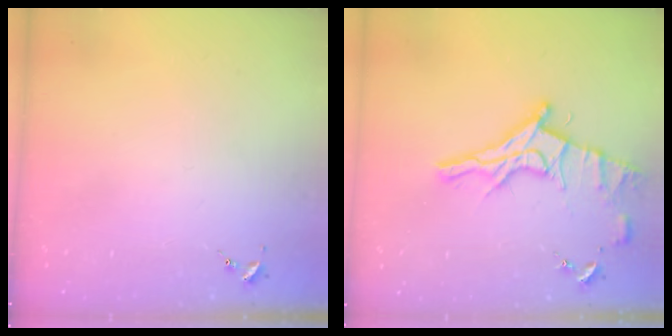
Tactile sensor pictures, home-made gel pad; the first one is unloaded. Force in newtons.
{"total": 15.5, "press": 15.4, "slide": 1.4}